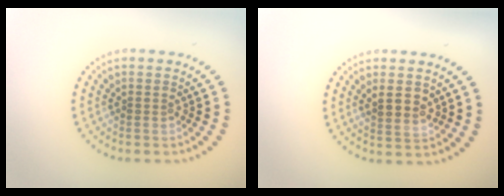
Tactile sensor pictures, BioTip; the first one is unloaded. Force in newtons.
{"total": 1.8, "press": 1.7, "slide": 0.6}